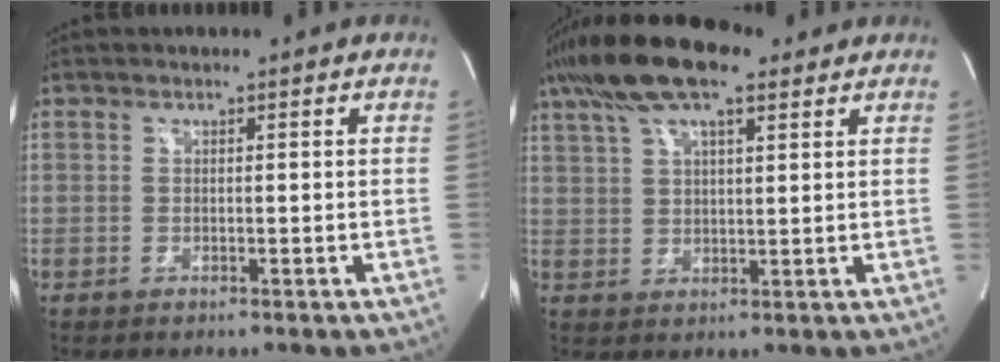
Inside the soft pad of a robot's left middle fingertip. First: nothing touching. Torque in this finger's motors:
{"motor_torque": [1.45, -0.69, 0.30, 0.19]}